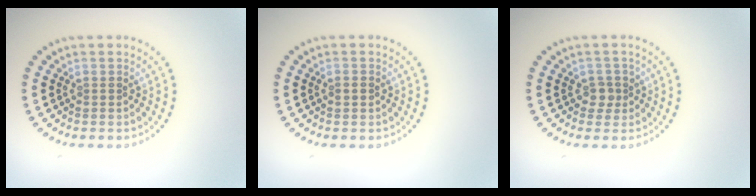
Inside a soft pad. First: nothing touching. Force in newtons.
{"total": 1.1, "press": 1.1, "slide": 0.1}
{"total": 1.5, "press": 1.2, "slide": 0.9}